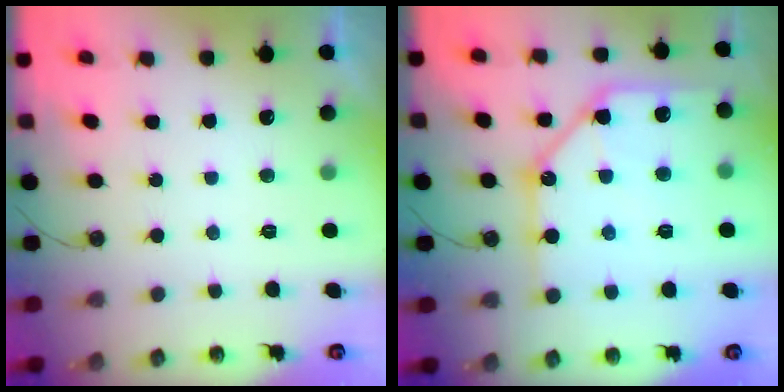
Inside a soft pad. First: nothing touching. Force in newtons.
{"total": 15.2, "press": 15.0, "slide": 1.8}